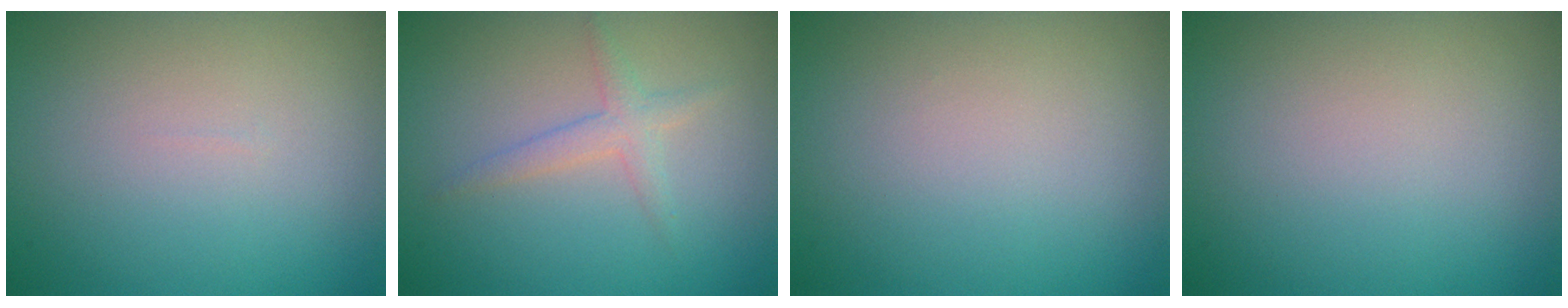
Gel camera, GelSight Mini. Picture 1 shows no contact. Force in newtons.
{"total": 1.8, "press": 1.8, "slide": 0.0}
{"total": 0.0}
{"total": 0.0}